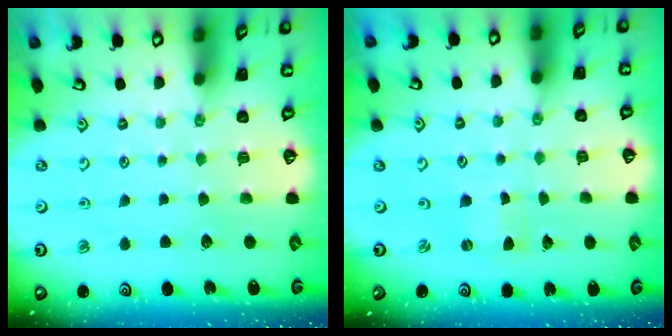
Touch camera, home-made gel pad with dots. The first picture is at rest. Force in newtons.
{"total": 0.0}